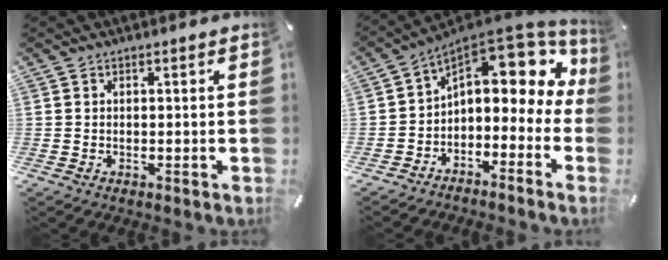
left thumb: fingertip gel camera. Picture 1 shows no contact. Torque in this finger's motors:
{"motor_torque": [0.61, 2.16, 0.34, 0.15, 0.30]}